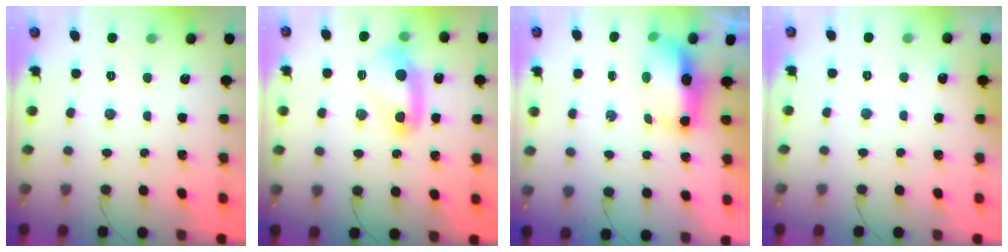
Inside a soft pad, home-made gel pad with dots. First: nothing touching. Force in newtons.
{"total": 9.9, "press": 9.8, "slide": 1.0}
{"total": 8.0, "press": 7.7, "slide": 1.8}
{"total": 2.8, "press": 2.6, "slide": 1.2}